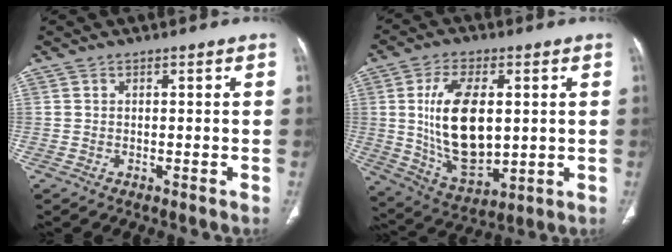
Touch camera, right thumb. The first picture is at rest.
{"total": 17.1, "force": [1.7, 9.1, 14.4], "torque": [-0.250, -0.016, 0.046]}